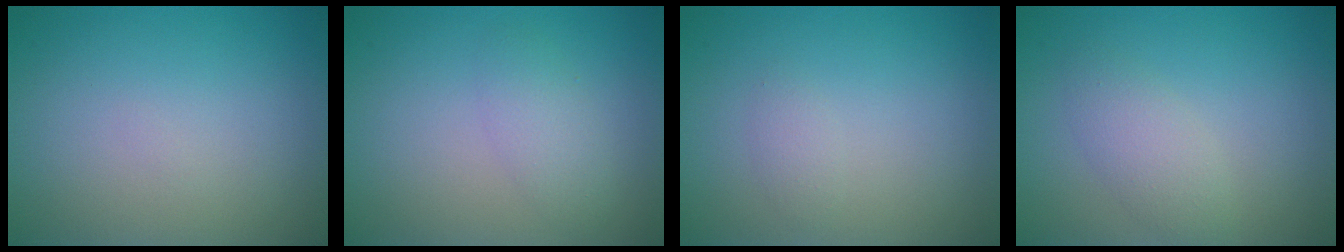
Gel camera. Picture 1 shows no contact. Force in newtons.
{"total": 2.0, "press": 2.0, "slide": 0.1}
{"total": 0.8, "press": 0.8, "slide": 0.0}
{"total": 2.4, "press": 2.4, "slide": 0.0}